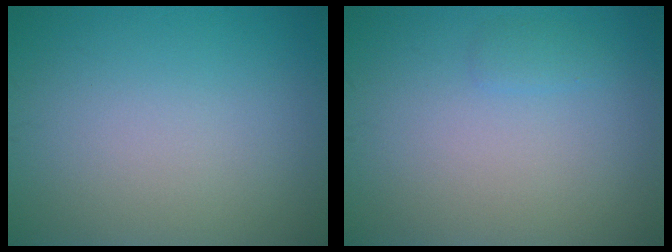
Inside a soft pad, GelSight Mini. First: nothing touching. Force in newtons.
{"total": 0.8, "press": 0.8, "slide": 0.1}